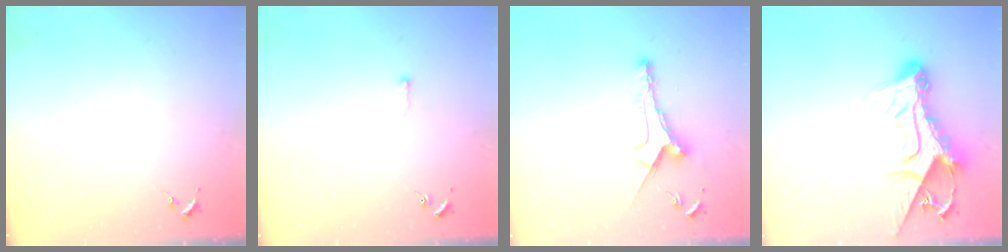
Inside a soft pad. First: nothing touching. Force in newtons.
{"total": 2.6, "press": 2.6, "slide": 0.4}
{"total": 9.1, "press": 9.1, "slide": 0.6}
{"total": 18.1, "press": 18.0, "slide": 1.6}